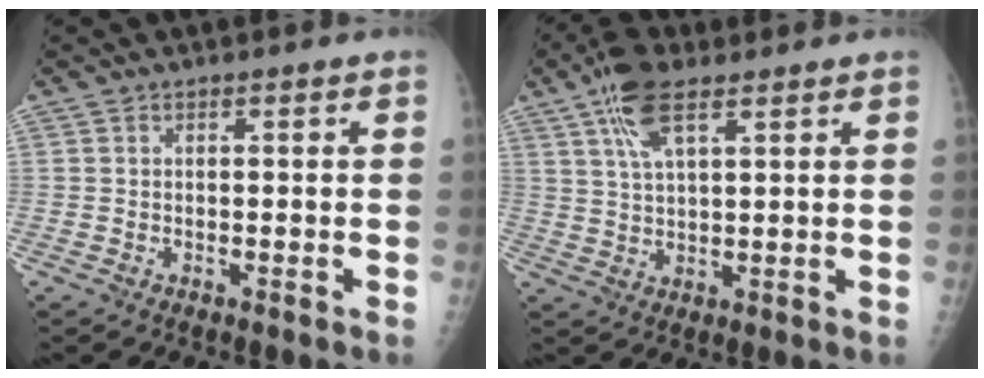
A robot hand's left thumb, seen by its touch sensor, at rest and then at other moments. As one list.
[{"total": 8.5, "force": [4.9, 3.3, 6.1], "torque": [-0.112, -0.006, 0.093]}]